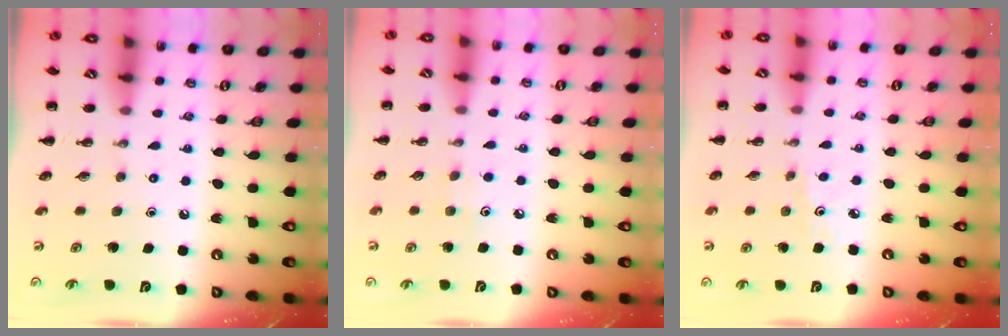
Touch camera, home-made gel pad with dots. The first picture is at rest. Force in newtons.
{"total": 4.4, "press": 4.3, "slide": 1.0}
{"total": 3.2, "press": 3.0, "slide": 1.1}